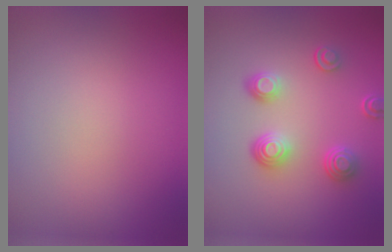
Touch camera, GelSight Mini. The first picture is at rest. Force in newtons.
{"total": 3.6, "press": 2.9, "slide": 2.2}